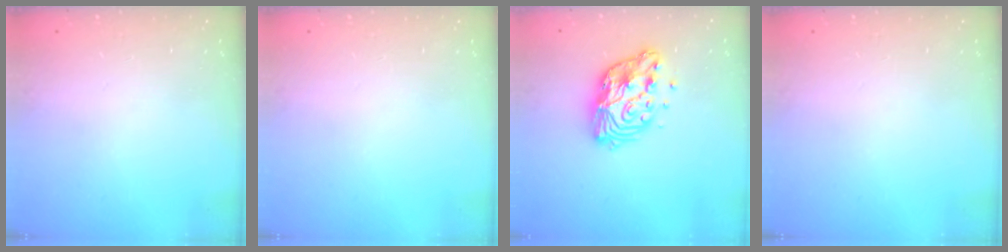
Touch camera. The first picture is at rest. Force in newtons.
{"total": 0.0}
{"total": 12.8, "press": 12.8, "slide": 1.0}
{"total": 0.0}